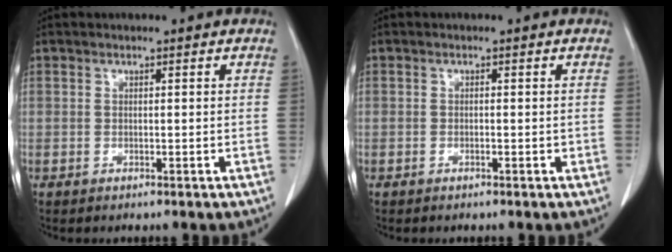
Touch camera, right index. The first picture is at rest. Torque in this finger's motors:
{"motor_torque": [-0.05, 0.11, 0.03, 0.01]}